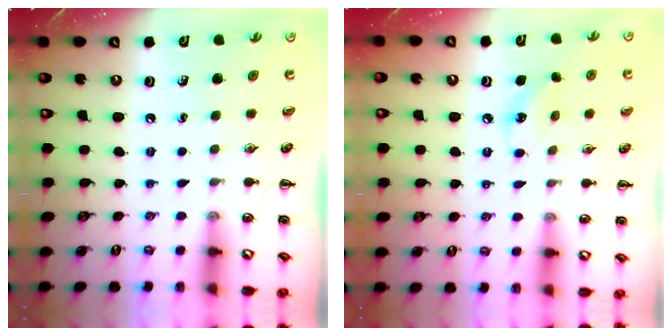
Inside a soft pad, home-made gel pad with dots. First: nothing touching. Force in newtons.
{"total": 7.0, "press": 6.9, "slide": 1.5}